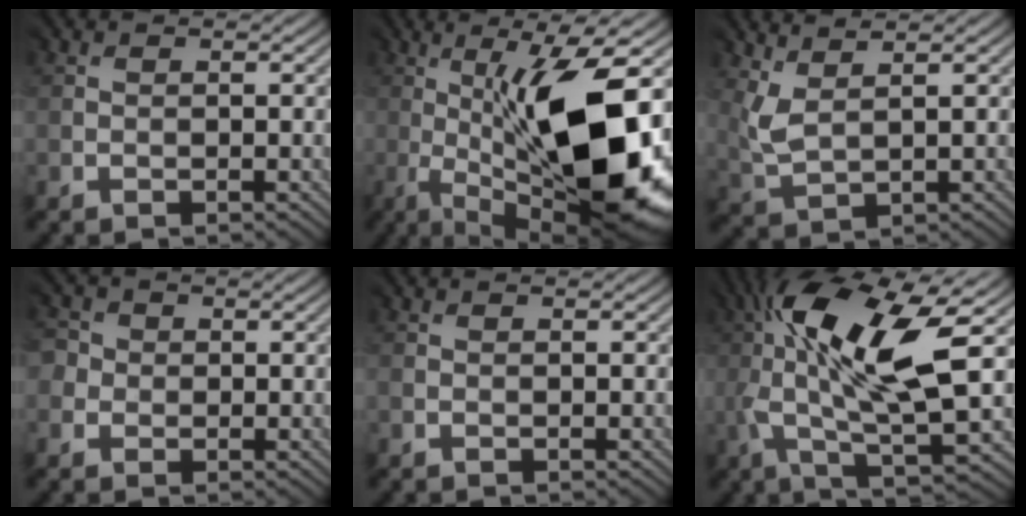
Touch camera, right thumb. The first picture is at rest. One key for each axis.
{"total": 17.2, "fx": -1.8, "fy": 5.6, "fz": 16.2, "tx": -0.240, "ty": 0.010, "tz": -0.035}
{"total": 4.4, "fx": 3.1, "fy": 1.5, "fz": 2.6, "tx": -0.094, "ty": -0.001, "tz": 0.066}
{"total": 2.8, "fx": -0.1, "fy": 2.8, "fz": 0.1, "tx": -0.024, "ty": 0.001, "tz": -0.009}
{"total": 0.0}
{"total": 15.0, "fx": 2.8, "fy": 5.1, "fz": 13.9, "tx": -0.271, "ty": 0.018, "tz": 0.041}